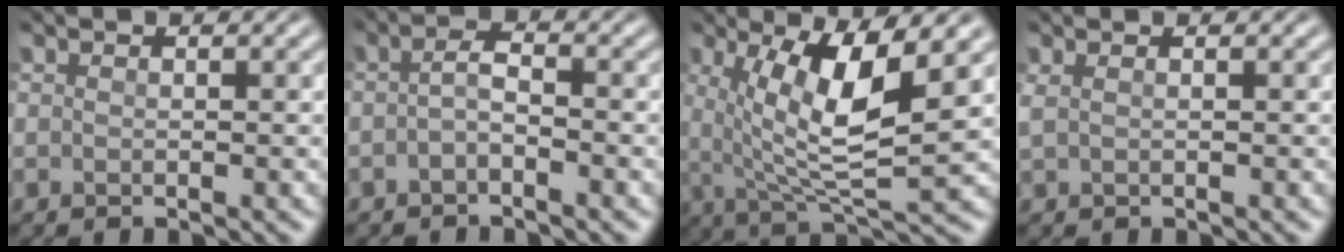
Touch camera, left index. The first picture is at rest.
{"total": 1.8, "force": [-0.9, 0.6, 1.5], "torque": [-0.033, 0.004, -0.024]}
{"total": 8.3, "force": [1.8, 2.2, 7.8], "torque": [-0.141, -0.010, 0.032]}
{"total": 1.1, "force": [0.6, 0.4, 0.8], "torque": [-0.019, 0.001, 0.010]}